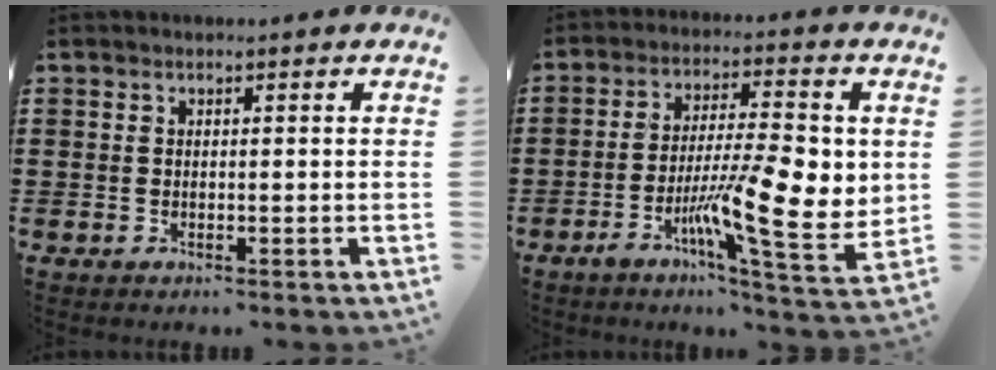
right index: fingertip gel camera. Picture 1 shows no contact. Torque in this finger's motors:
{"motor_torque": [2.14, 0.00, 1.05, 0.21]}